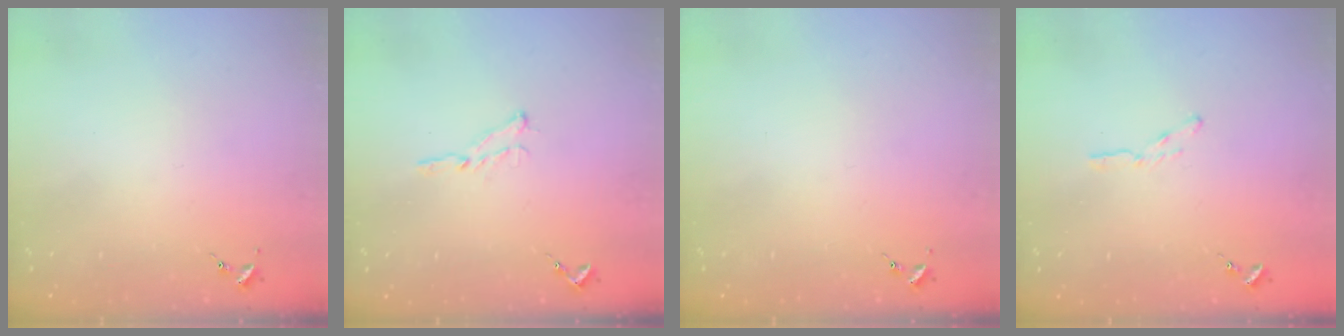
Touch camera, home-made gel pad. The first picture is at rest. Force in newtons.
{"total": 5.8, "press": 5.8, "slide": 0.6}
{"total": 0.0}
{"total": 3.4, "press": 3.4, "slide": 0.2}